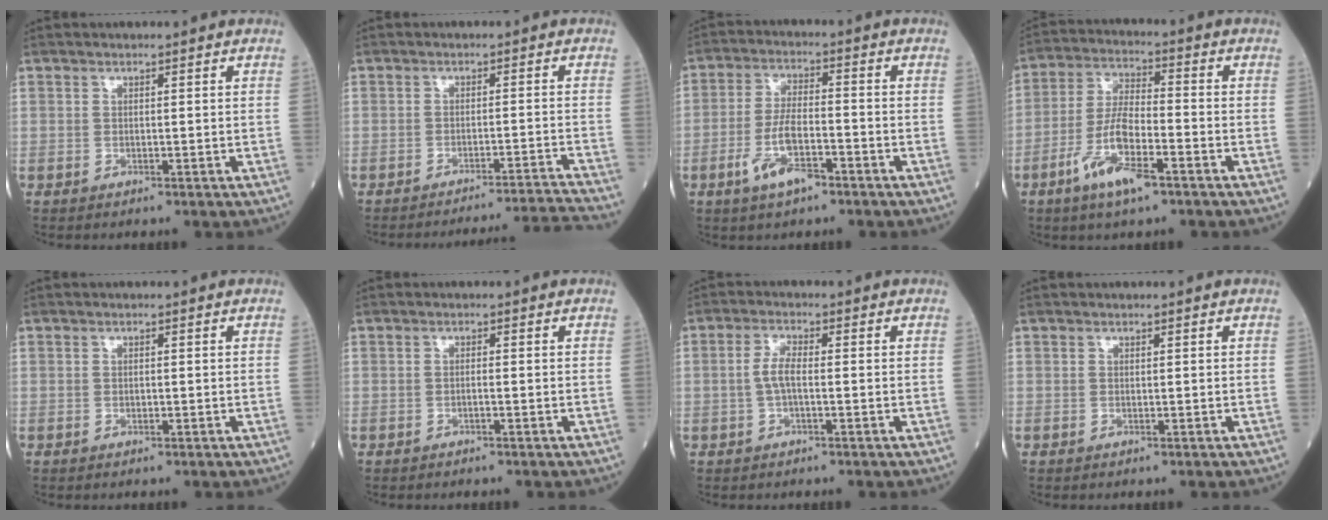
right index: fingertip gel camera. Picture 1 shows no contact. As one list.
[{"total": 11.4, "force": [-10.5, -4.2, 0.8], "torque": [0.009, -0.017, -0.142]}, {"total": 7.3, "force": [-3.7, 2.2, 6.0], "torque": [-0.121, -0.003, -0.069]}, {"total": 9.9, "force": [-5.1, 2.0, 8.2], "torque": [-0.168, -0.010, -0.096]}, {"total": 0.5, "force": [-0.1, 0.2, 0.5], "torque": [-0.012, -0.001, -0.002]}, {"total": 0.7, "force": [-0.4, 0.0, 0.6], "torque": [-0.011, 0.001, -0.007]}, {"total": 3.1, "force": [-0.4, 0.8, 3.0], "torque": [-0.064, 0.004, -0.008]}, {"total": 0.0}]